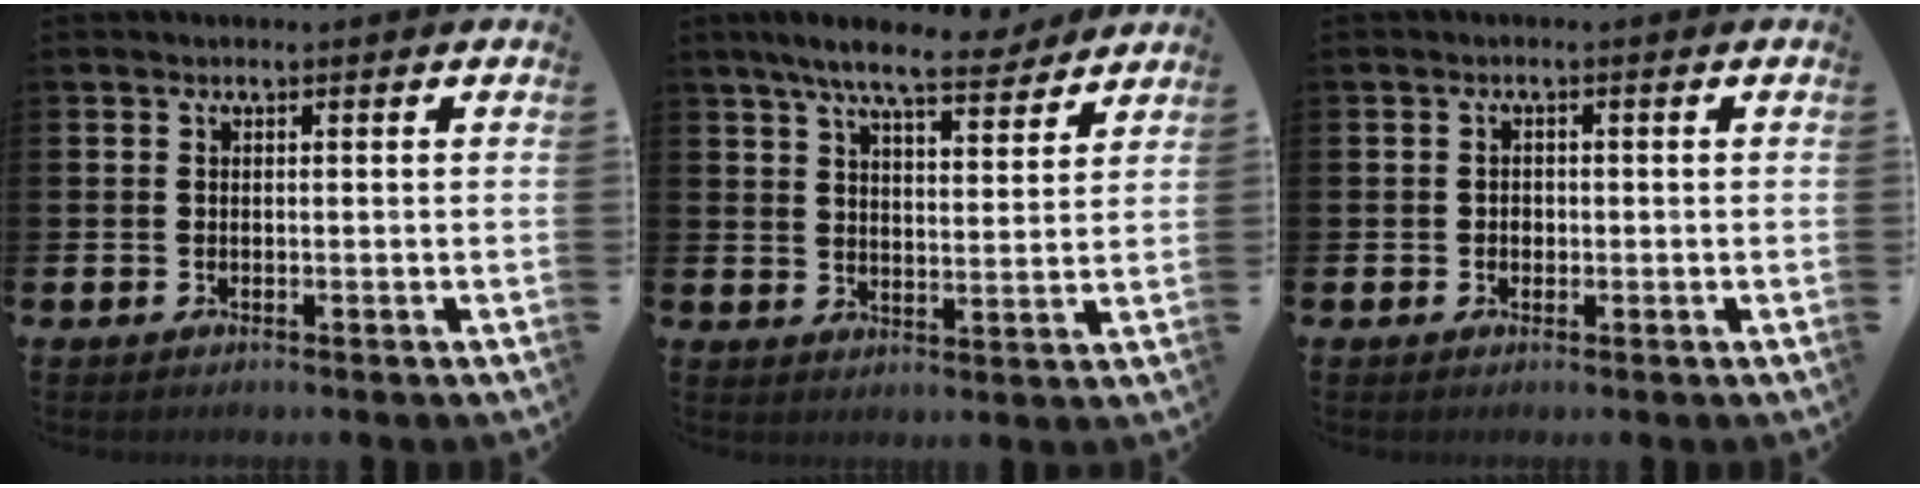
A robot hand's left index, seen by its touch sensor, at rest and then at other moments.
{"total": 8.6, "force": [7.6, 1.6, 3.6], "torque": [-0.080, -0.035, 0.133]}
{"total": 1.1, "force": [-0.2, 1.0, 0.4], "torque": [-0.002, 0.004, -0.007]}